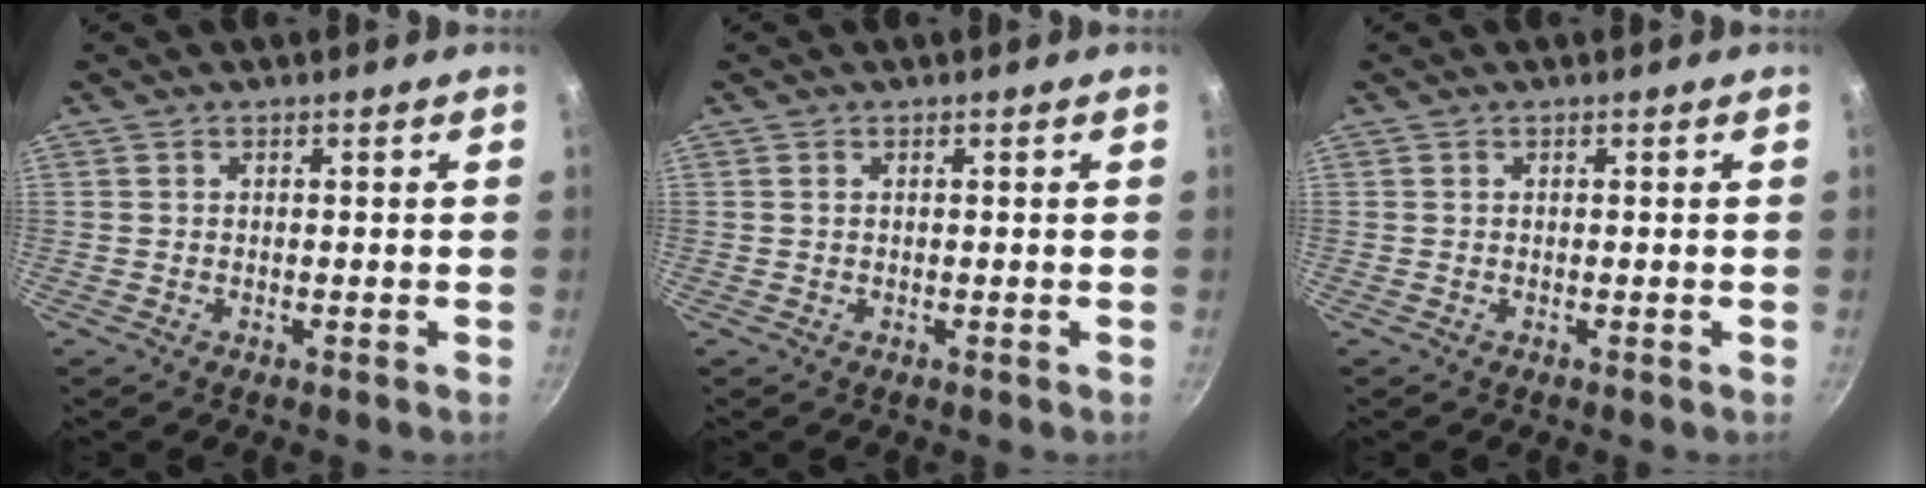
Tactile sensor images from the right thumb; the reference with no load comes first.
{"total": 0.0}
{"total": 0.0}